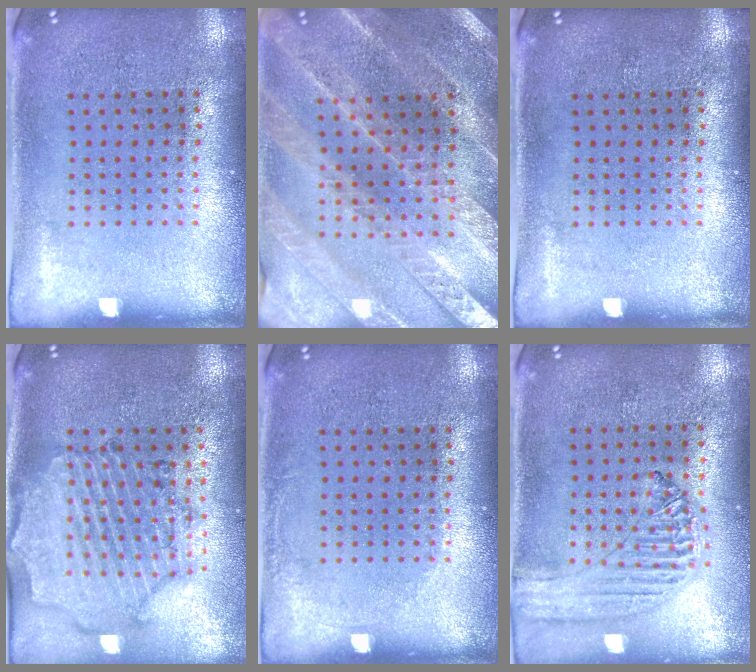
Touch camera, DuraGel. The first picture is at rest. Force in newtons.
{"total": 2.5, "press": 2.5, "slide": 0.2}
{"total": 0.0}
{"total": 1.7, "press": 1.7, "slide": 0.3}
{"total": 0.7, "press": 0.7, "slide": 0.1}
{"total": 1.3, "press": 1.3, "slide": 0.2}